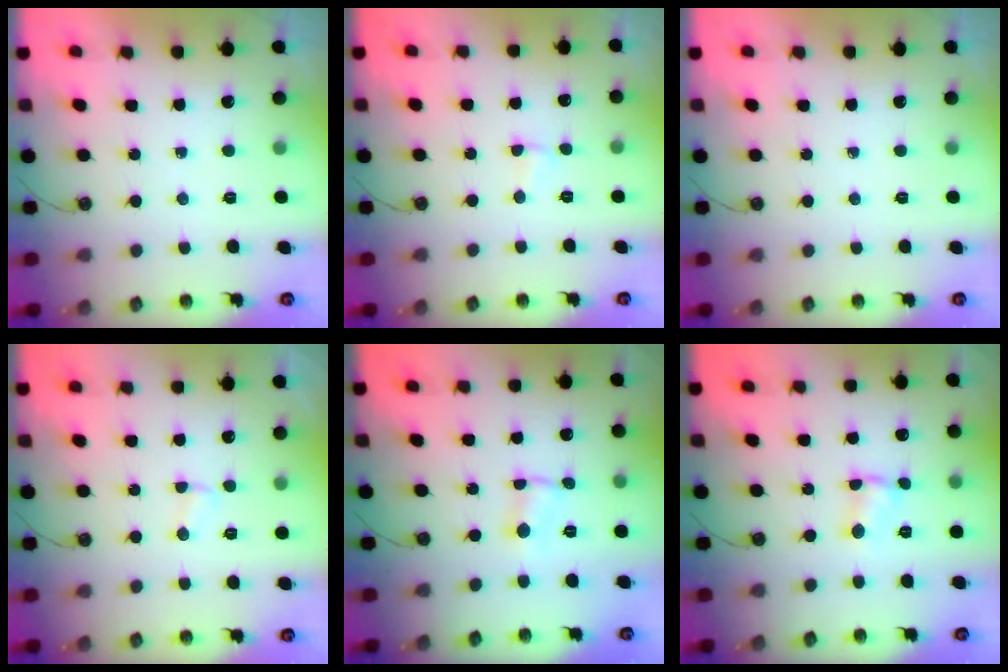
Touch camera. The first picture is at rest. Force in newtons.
{"total": 2.4, "press": 2.4, "slide": 0.5}
{"total": 0.0}
{"total": 2.6, "press": 2.6, "slide": 0.2}
{"total": 1.9, "press": 1.9, "slide": 0.2}
{"total": 2.5, "press": 2.5, "slide": 0.2}